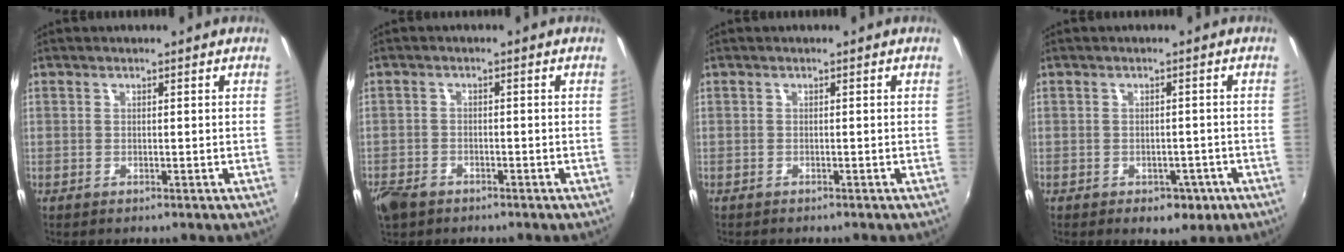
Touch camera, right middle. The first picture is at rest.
{"total": 5.4, "force": [-3.9, 2.9, 2.3], "torque": [-0.067, -0.014, -0.077]}
{"total": 0.7, "force": [-0.7, 0.1, 0.1], "torque": [-0.004, -0.003, -0.011]}
{"total": 4.8, "force": [-2.5, 3.4, 2.3], "torque": [-0.044, -0.007, -0.023]}